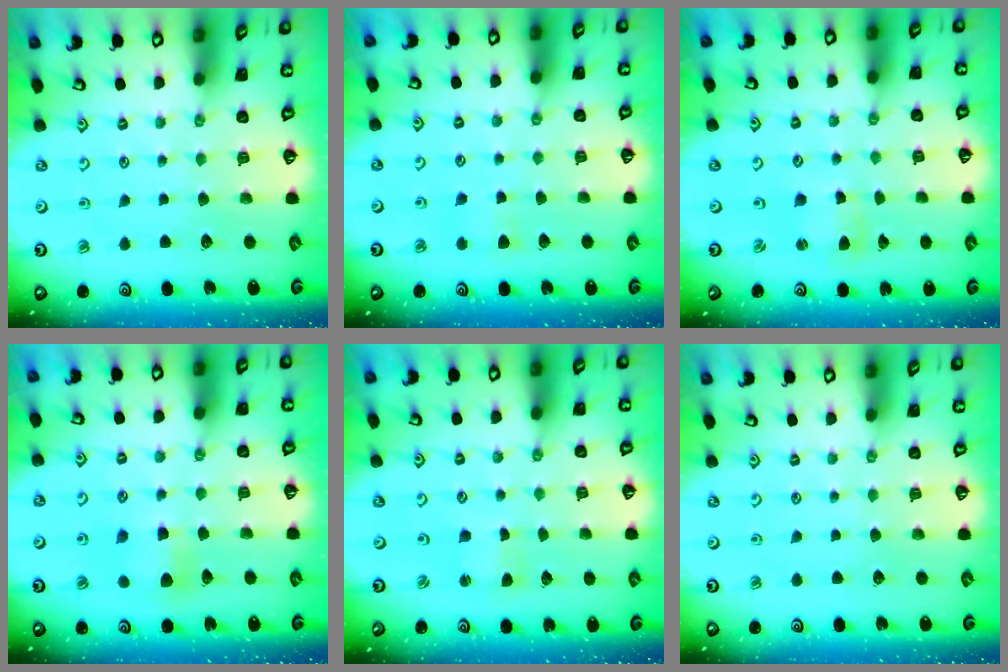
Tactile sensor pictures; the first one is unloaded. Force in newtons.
{"total": 3.1, "press": 3.0, "slide": 0.6}
{"total": 2.8, "press": 2.8, "slide": 0.3}
{"total": 7.1, "press": 7.1, "slide": 0.4}
{"total": 1.2, "press": 1.1, "slide": 0.3}
{"total": 0.0}